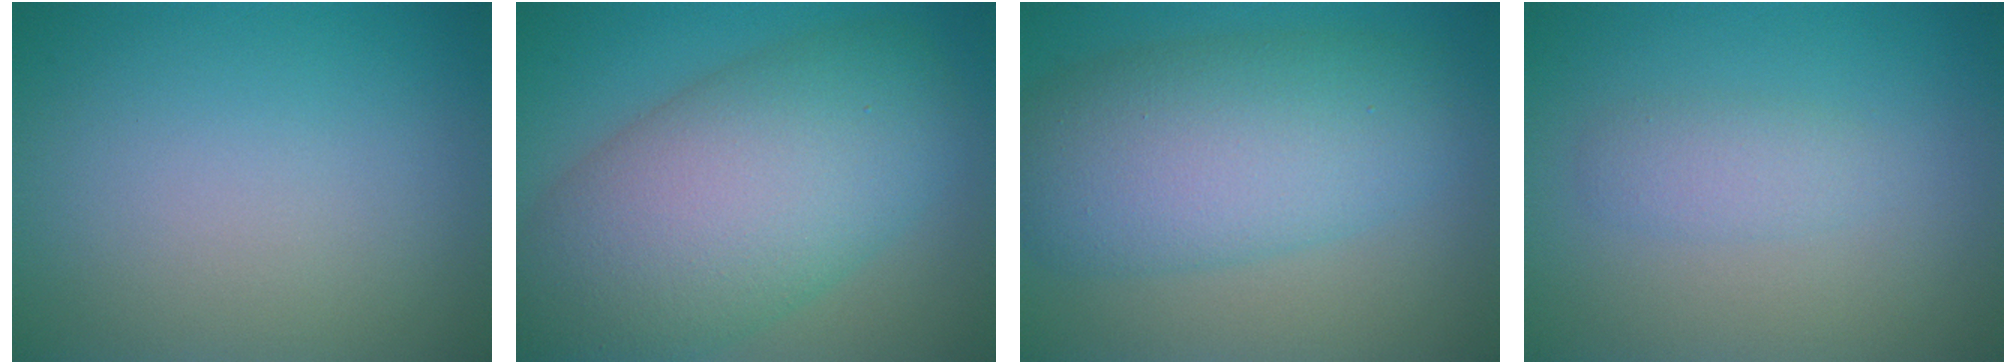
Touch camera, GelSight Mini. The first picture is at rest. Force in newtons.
{"total": 11.8, "press": 11.8, "slide": 0.7}
{"total": 8.7, "press": 8.7, "slide": 0.5}
{"total": 1.7, "press": 1.7, "slide": 0.1}